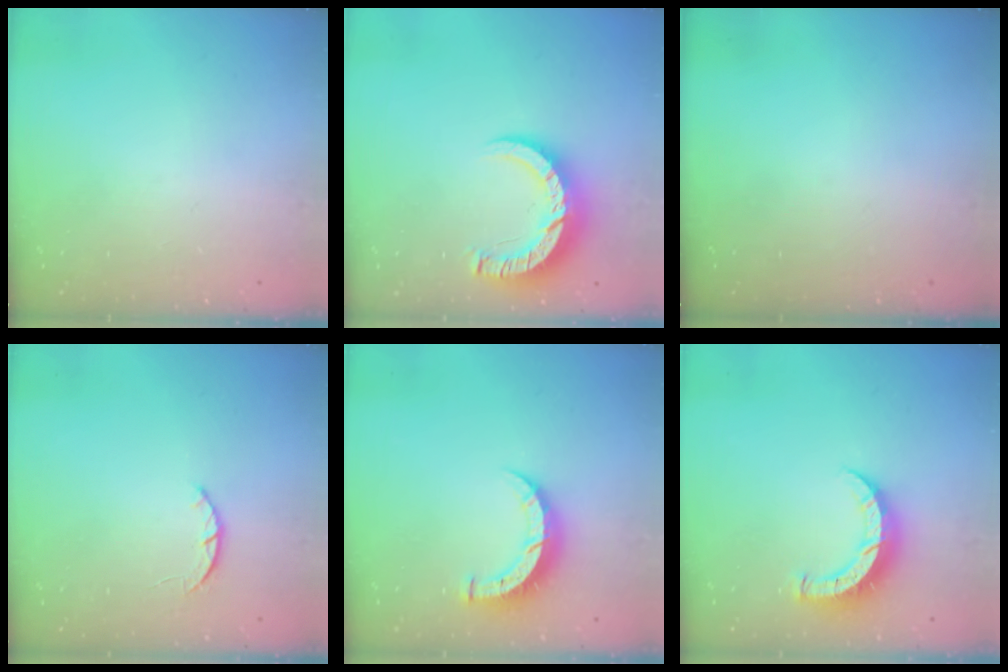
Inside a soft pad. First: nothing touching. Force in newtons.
{"total": 10.0, "press": 9.9, "slide": 1.0}
{"total": 0.0}
{"total": 2.5, "press": 2.5, "slide": 0.5}
{"total": 7.2, "press": 7.2, "slide": 0.3}
{"total": 8.7, "press": 8.6, "slide": 0.9}